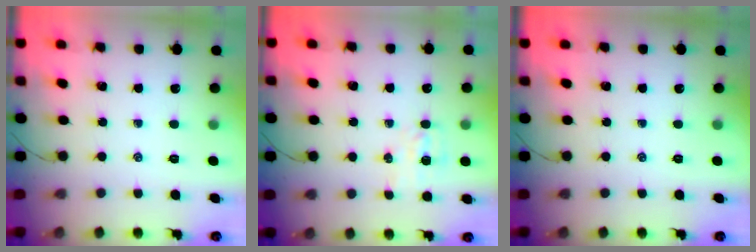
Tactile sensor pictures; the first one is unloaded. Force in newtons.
{"total": 4.2, "press": 4.0, "slide": 1.2}
{"total": 0.0}